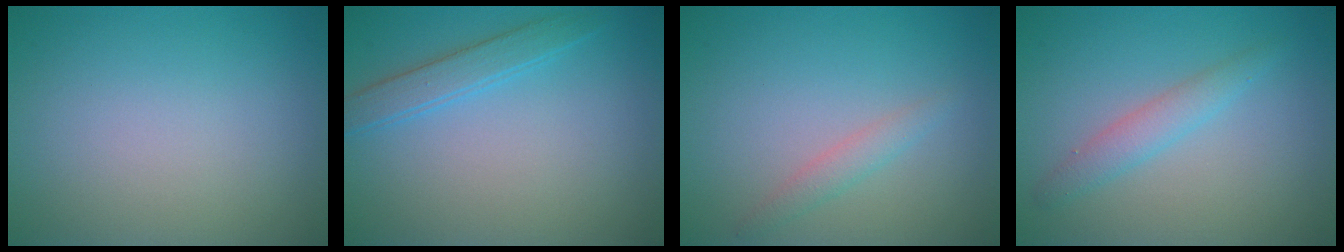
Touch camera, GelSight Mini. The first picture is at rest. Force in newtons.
{"total": 2.2, "press": 2.2, "slide": 0.1}
{"total": 1.3, "press": 1.3, "slide": 0.1}
{"total": 2.9, "press": 2.9, "slide": 0.4}